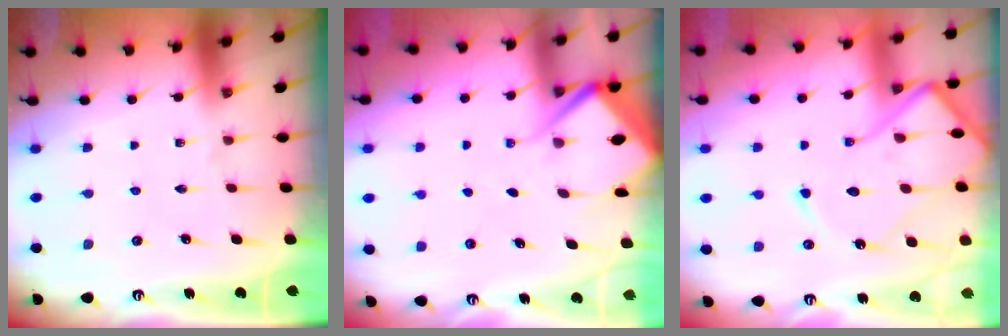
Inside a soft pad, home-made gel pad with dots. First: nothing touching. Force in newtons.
{"total": 4.6, "press": 4.6, "slide": 0.5}
{"total": 15.7, "press": 15.6, "slide": 1.4}